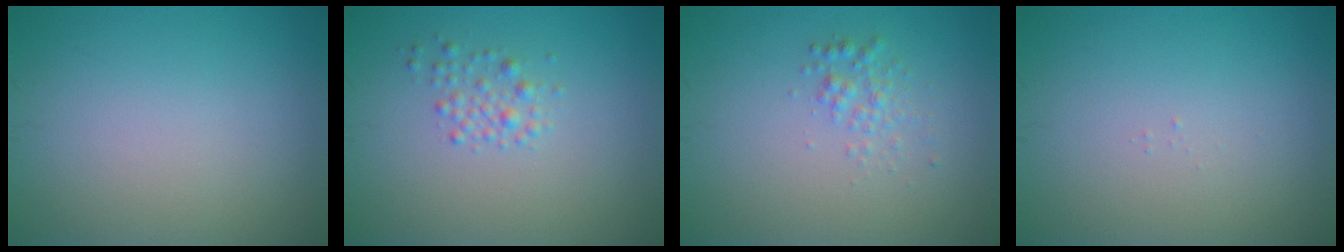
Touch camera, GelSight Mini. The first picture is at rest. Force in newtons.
{"total": 1.6, "press": 1.6, "slide": 0.0}
{"total": 1.5, "press": 1.5, "slide": 0.1}
{"total": 0.0}